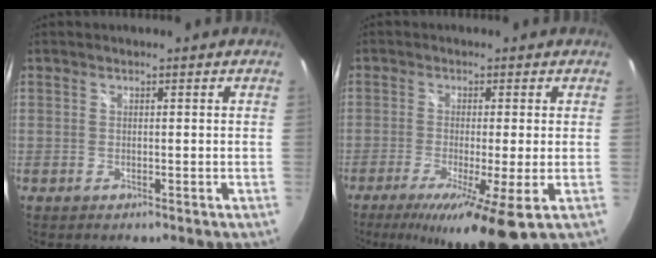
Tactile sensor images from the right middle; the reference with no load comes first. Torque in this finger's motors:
{"motor_torque": [1.49, -0.65, 0.55, 0.15]}